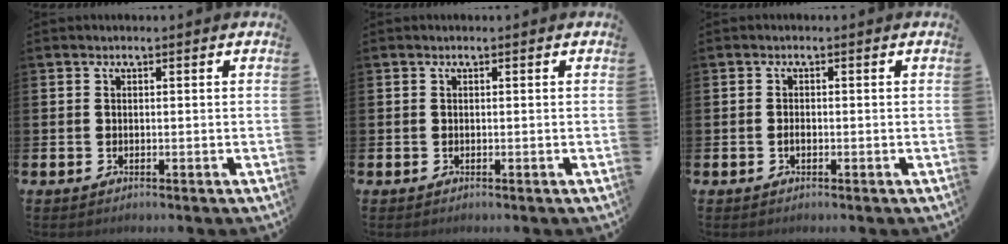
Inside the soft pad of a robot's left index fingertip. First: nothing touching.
{"total": 0.0}
{"total": 0.9, "force": [-0.3, 0.5, 0.6], "torque": [-0.013, 0.000, -0.007]}